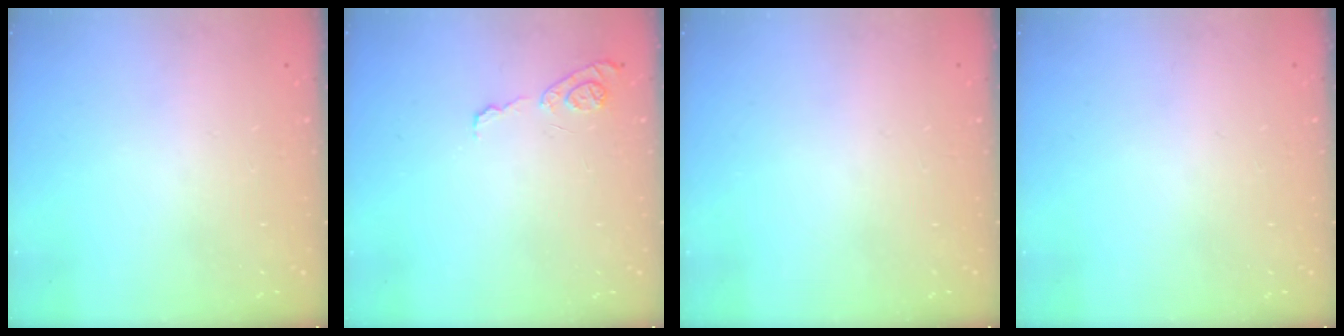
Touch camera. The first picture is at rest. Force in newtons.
{"total": 7.6, "press": 7.5, "slide": 0.8}
{"total": 0.0}
{"total": 0.0}